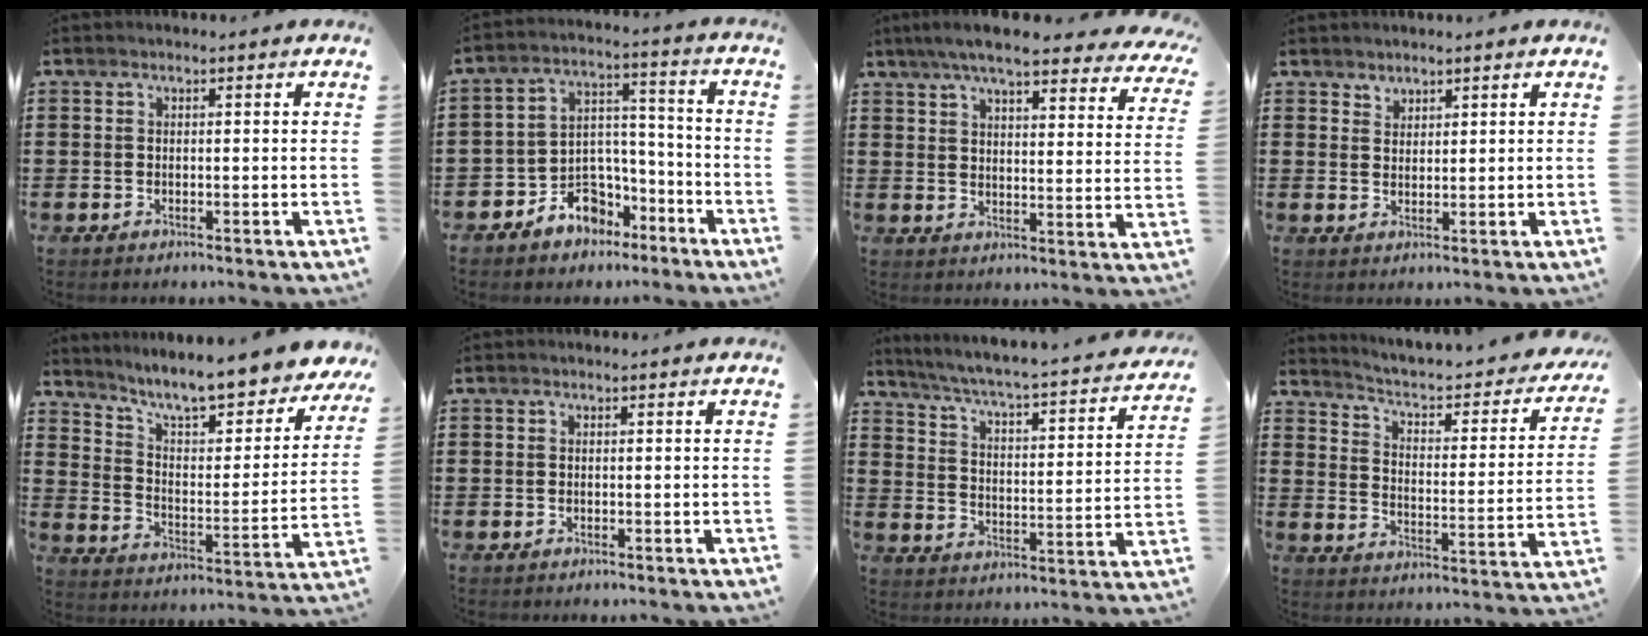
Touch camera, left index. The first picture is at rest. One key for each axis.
{"total": 6.8, "fx": -5.1, "fy": 4.4, "fz": 1.0, "tx": -0.021, "ty": 0.026, "tz": -0.095}
{"total": 7.5, "fx": 6.5, "fy": 0.3, "fz": 3.8, "tx": -0.095, "ty": -0.021, "tz": 0.113}
{"total": 1.8, "fx": 1.7, "fy": 0.7, "fz": -0.1, "tx": -0.001, "ty": 0.002, "tz": 0.034}
{"total": 8.8, "fx": 7.8, "fy": 0.3, "fz": 3.9, "tx": -0.099, "ty": -0.059, "tz": 0.129}
{"total": 0.0}
{"total": 3.6, "fx": 3.2, "fy": -0.2, "fz": 1.7, "tx": -0.053, "ty": -0.038, "tz": 0.040}
{"total": 3.0, "fx": 2.3, "fy": 0.7, "fz": 1.8, "tx": -0.051, "ty": -0.027, "tz": 0.026}